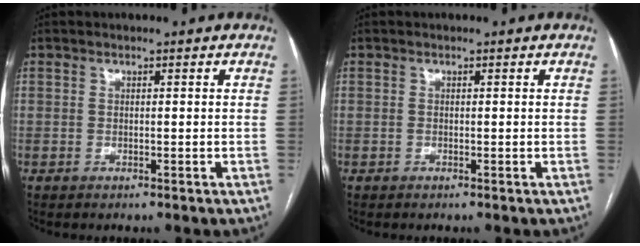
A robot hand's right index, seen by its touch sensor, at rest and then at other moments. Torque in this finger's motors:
{"motor_torque": [0.12, 0.00, 0.06, 0.01]}